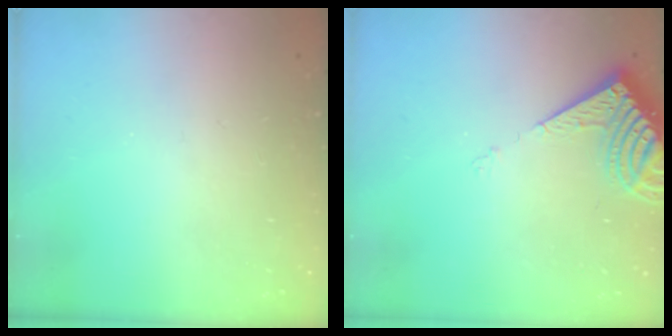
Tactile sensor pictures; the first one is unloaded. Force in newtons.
{"total": 7.8, "press": 7.7, "slide": 0.9}